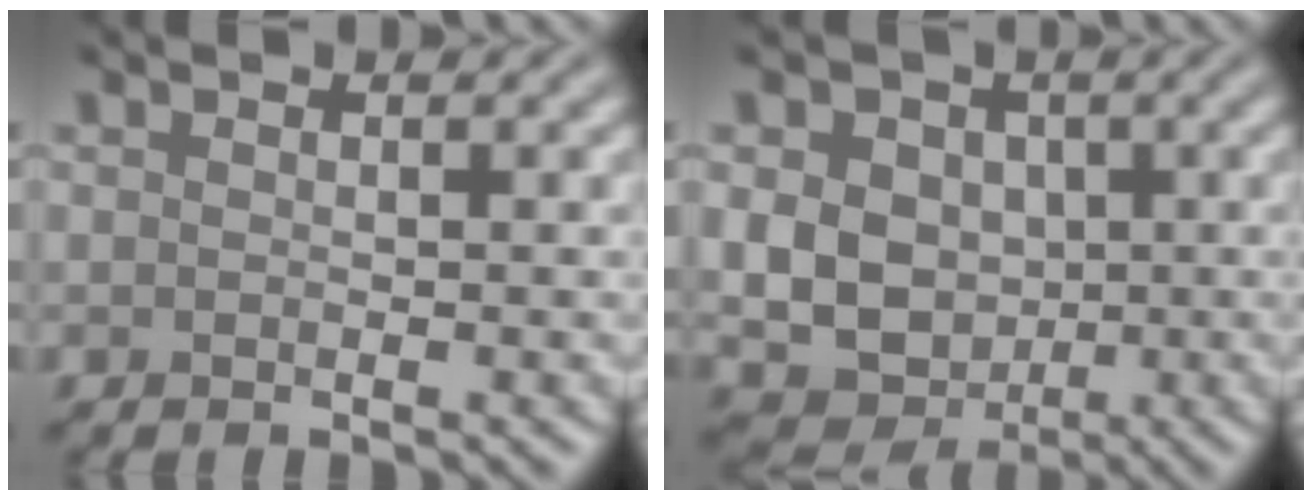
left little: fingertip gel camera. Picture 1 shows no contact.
{"total": 8.8, "force": [0.6, 7.5, 4.5], "torque": [-0.064, 0.012, -0.009]}